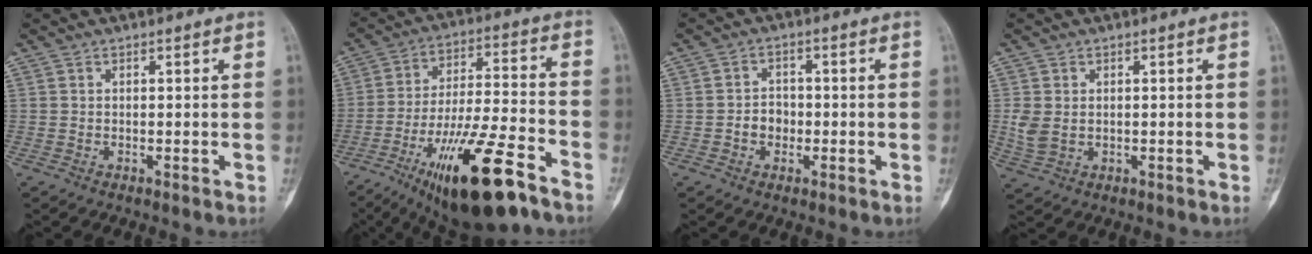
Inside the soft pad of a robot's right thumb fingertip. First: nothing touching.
{"total": 20.9, "force": [-12.2, 5.1, 16.2], "torque": [-0.285, 0.052, -0.203]}
{"total": 4.3, "force": [-1.5, 3.1, 2.6], "torque": [-0.032, 0.019, -0.032]}
{"total": 4.4, "force": [0.2, 3.2, 3.0], "torque": [-0.070, 0.000, 0.012]}